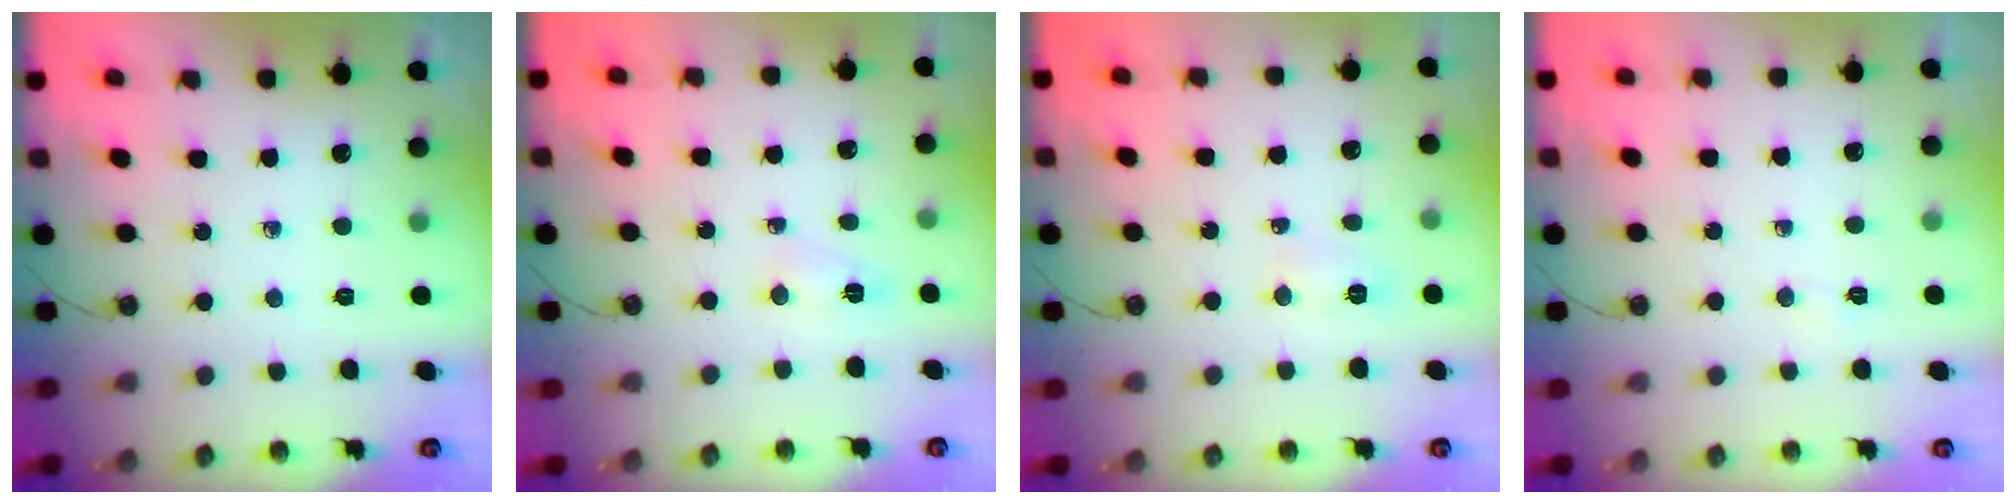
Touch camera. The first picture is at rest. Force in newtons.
{"total": 2.9, "press": 2.8, "slide": 0.5}
{"total": 5.0, "press": 4.9, "slide": 0.7}
{"total": 13.8, "press": 3.4, "slide": 13.3}